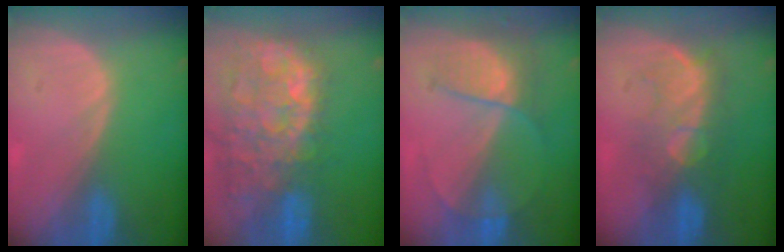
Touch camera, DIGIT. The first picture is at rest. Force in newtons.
{"total": 14.9, "press": 12.0, "slide": 8.8}
{"total": 7.3, "press": 6.2, "slide": 3.8}
{"total": 8.0, "press": 7.8, "slide": 2.0}